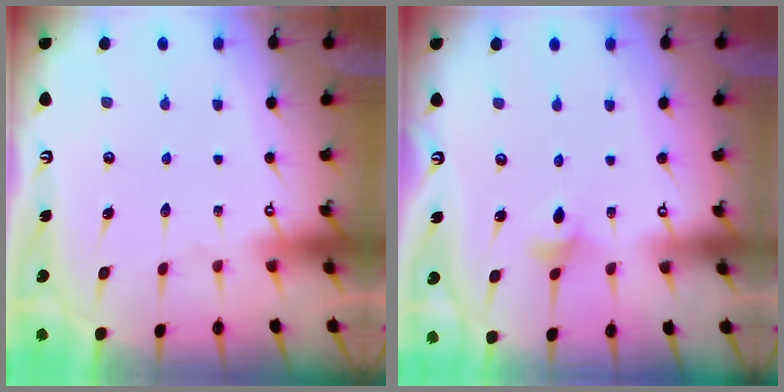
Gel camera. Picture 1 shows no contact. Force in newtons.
{"total": 3.4, "press": 3.3, "slide": 0.7}